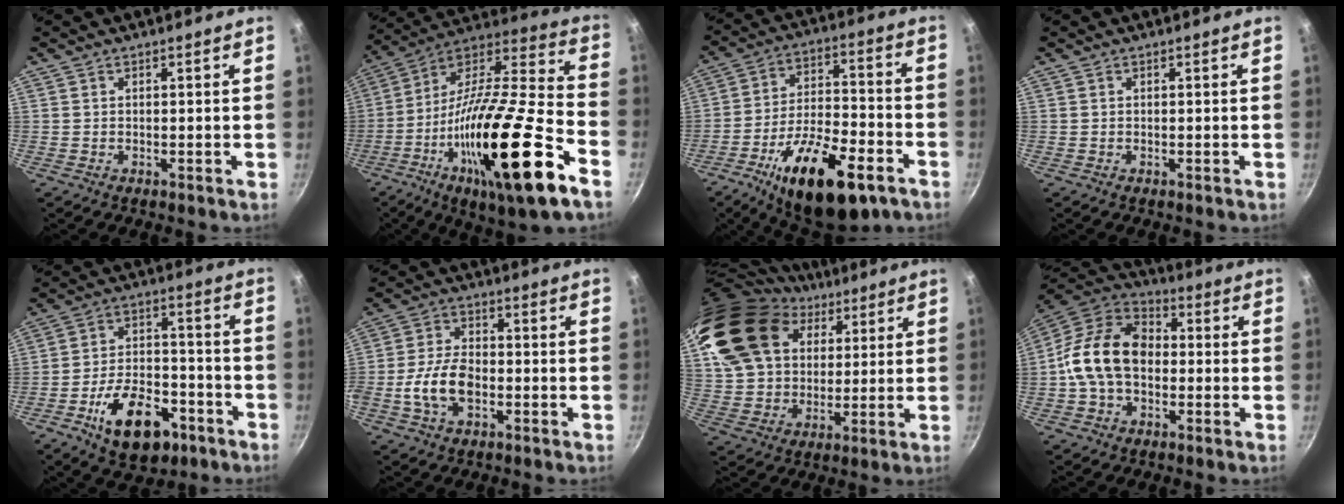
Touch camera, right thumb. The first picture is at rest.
{"total": 31.2, "force": [-12.9, 7.4, 27.4], "torque": [-0.427, 0.041, -0.225]}
{"total": 22.1, "force": [-11.5, 9.0, 16.5], "torque": [-0.250, 0.045, -0.181]}
{"total": 0.0}
{"total": 12.1, "force": [-5.2, 6.2, 9.0], "torque": [-0.127, 0.018, -0.078]}
{"total": 9.5, "force": [-2.6, 5.5, 7.3], "torque": [-0.135, 0.026, -0.055]}
{"total": 23.1, "force": [9.0, 16.8, 13.1], "torque": [-0.228, 0.014, 0.168]}
{"total": 15.7, "force": [-0.9, 11.3, 10.9], "torque": [-0.163, 0.037, -0.035]}